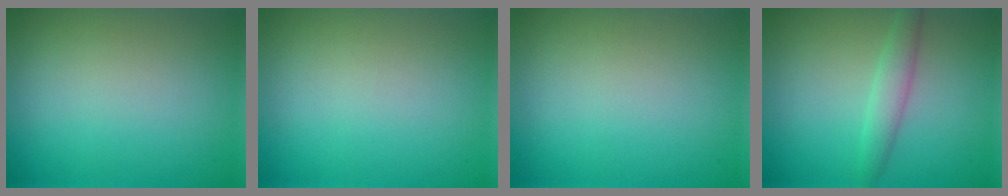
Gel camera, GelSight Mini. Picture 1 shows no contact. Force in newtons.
{"total": 0.0}
{"total": 0.0}
{"total": 2.2, "press": 2.2, "slide": 0.0}